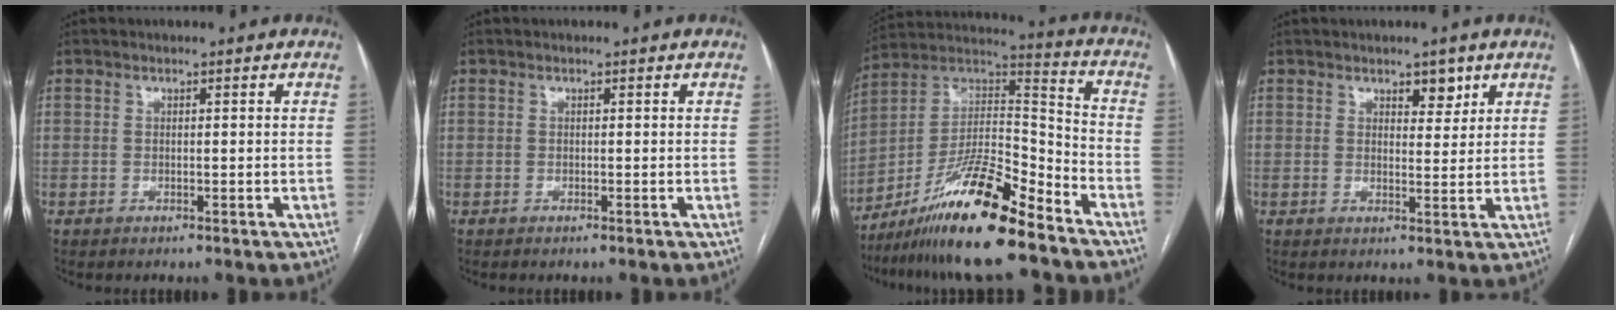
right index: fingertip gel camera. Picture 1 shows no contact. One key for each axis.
{"total": 0.0}
{"total": 17.7, "fx": -12.7, "fy": 1.5, "fz": 12.3, "tx": -0.231, "ty": 0.006, "tz": -0.224}
{"total": 3.1, "fx": 2.0, "fy": 1.6, "fz": 1.8, "tx": -0.021, "ty": -0.002, "tz": 0.031}